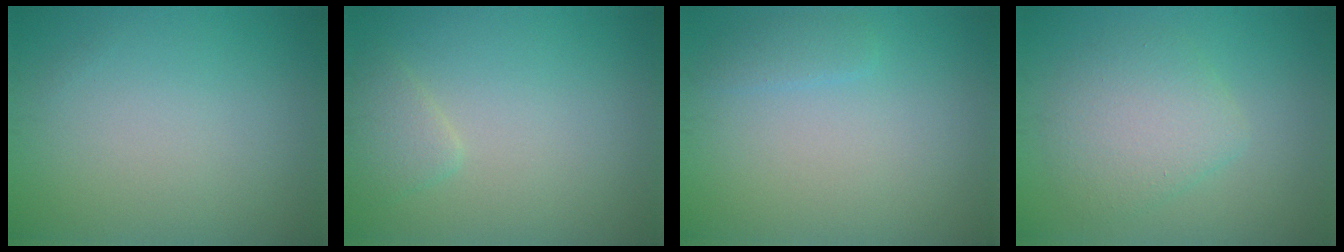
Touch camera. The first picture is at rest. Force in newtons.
{"total": 1.6, "press": 1.6, "slide": 0.2}
{"total": 1.2, "press": 1.2, "slide": 0.2}
{"total": 3.9, "press": 3.9, "slide": 0.3}